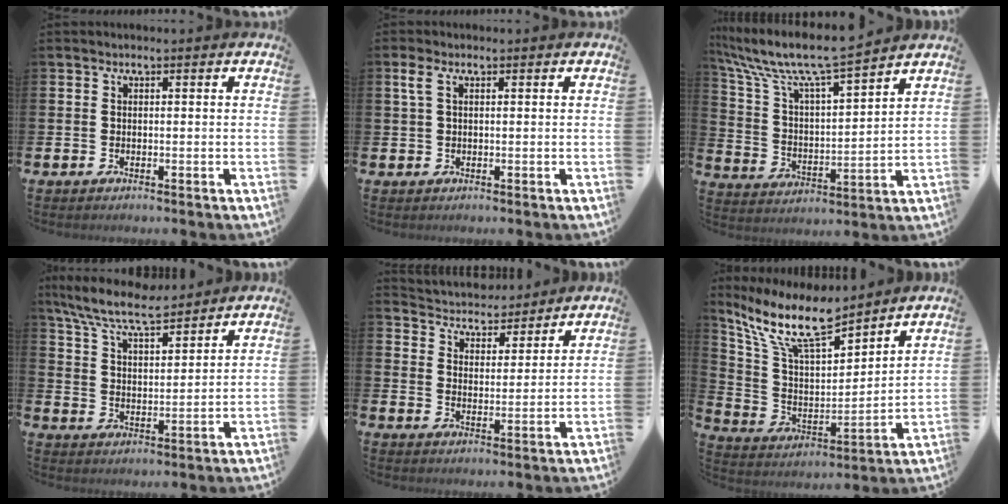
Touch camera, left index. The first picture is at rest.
{"total": 2.2, "force": [0.8, 1.0, 1.8], "torque": [-0.046, 0.010, 0.015]}
{"total": 10.3, "force": [9.4, 0.9, 4.2], "torque": [-0.121, -0.058, 0.158]}
{"total": 8.1, "force": [7.4, 1.0, 3.1], "torque": [-0.087, -0.034, 0.132]}
{"total": 4.5, "force": [4.3, 1.4, -0.3], "torque": [-0.021, -0.033, 0.073]}
{"total": 11.9, "force": [10.0, 2.8, 5.9], "torque": [-0.157, -0.055, 0.175]}